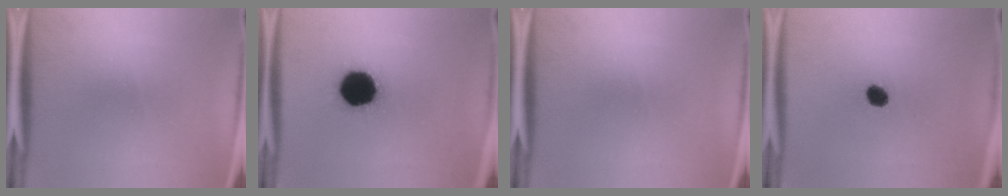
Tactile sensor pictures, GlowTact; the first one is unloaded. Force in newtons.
{"total": 17.0}
{"total": 0.0}
{"total": 3.9}